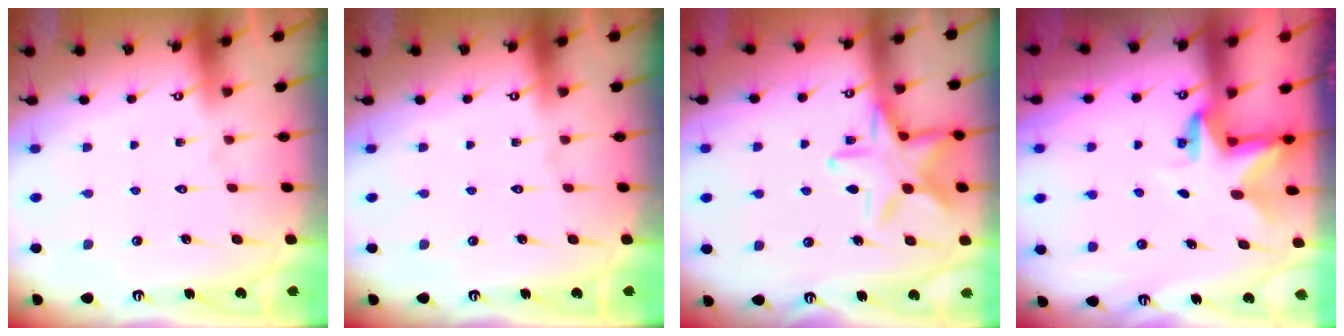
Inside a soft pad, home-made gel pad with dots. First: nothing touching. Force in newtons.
{"total": 0.0}
{"total": 15.5, "press": 15.5, "slide": 1.0}
{"total": 2.8, "press": 2.8, "slide": 0.2}